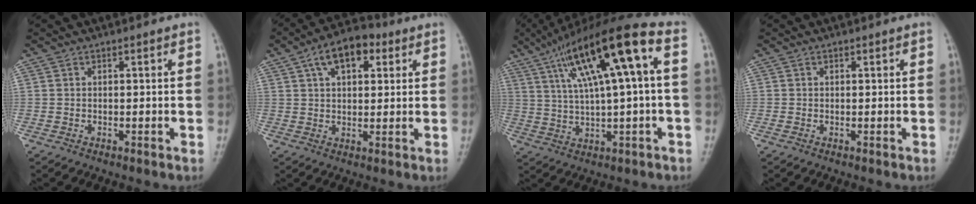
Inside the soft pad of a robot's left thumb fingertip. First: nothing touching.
{"total": 10.0, "force": [4.2, 5.6, 7.2], "torque": [-0.099, 0.008, 0.061]}
{"total": 18.0, "force": [5.0, 3.6, 16.9], "torque": [-0.285, 0.030, 0.084]}
{"total": 0.5, "force": [-0.2, 0.4, 0.1], "torque": [-0.001, 0.003, -0.005]}